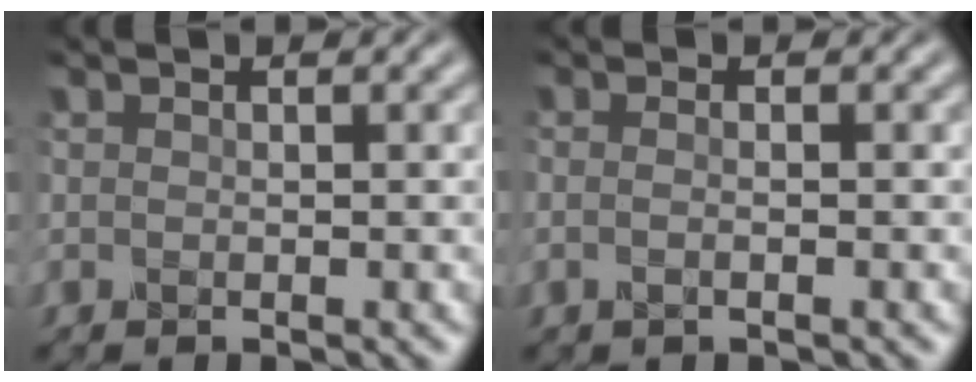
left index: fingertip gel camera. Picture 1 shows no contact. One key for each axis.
{"total": 1.6, "fx": -0.1, "fy": 0.8, "fz": 1.4, "tx": -0.014, "ty": -0.008, "tz": -0.016}